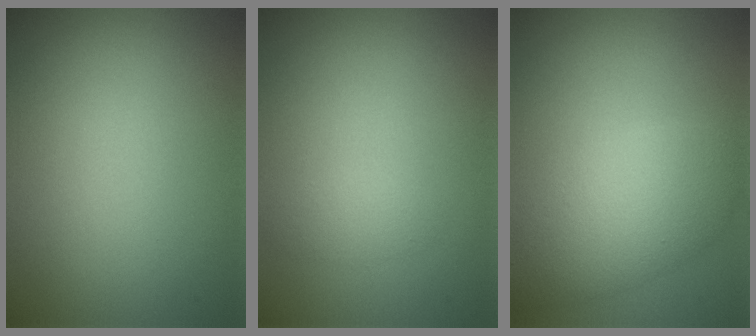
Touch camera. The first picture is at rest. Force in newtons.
{"total": 1.0, "press": 1.0, "slide": 0.1}
{"total": 6.2, "press": 6.2, "slide": 0.1}